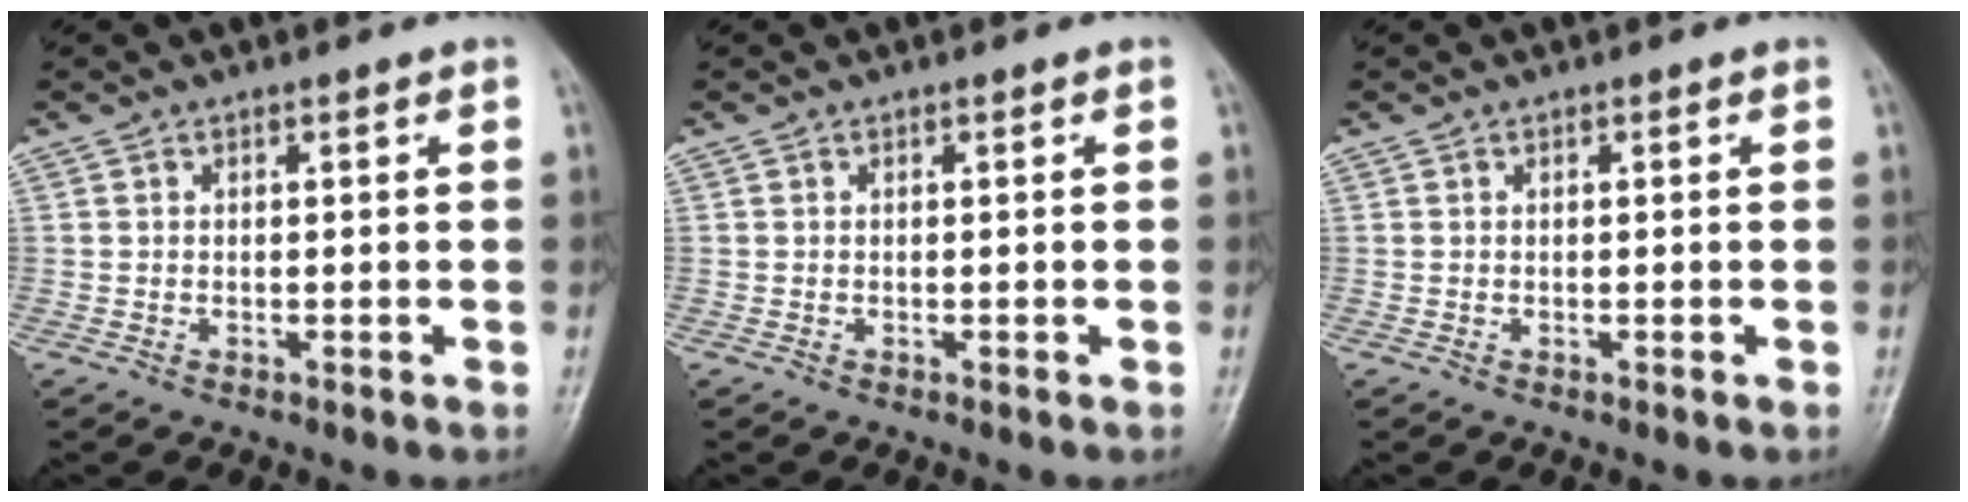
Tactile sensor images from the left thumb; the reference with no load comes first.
{"total": 0.0}
{"total": 0.0}